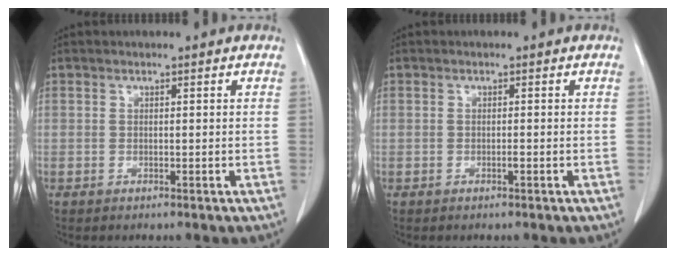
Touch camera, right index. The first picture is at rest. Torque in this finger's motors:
{"motor_torque": [0.41, 0.10, 0.15, 0.04]}